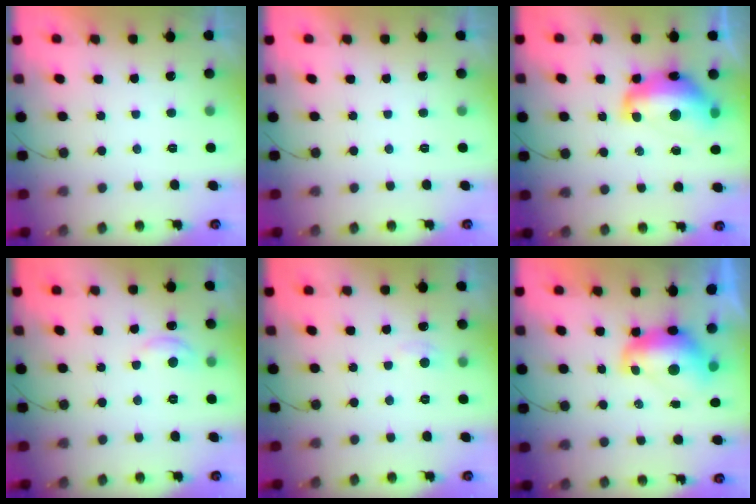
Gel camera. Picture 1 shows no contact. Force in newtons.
{"total": 0.0}
{"total": 15.0, "press": 15.0, "slide": 1.1}
{"total": 4.6, "press": 4.6, "slide": 0.5}
{"total": 2.5, "press": 2.4, "slide": 0.4}
{"total": 8.7, "press": 8.6, "slide": 1.1}